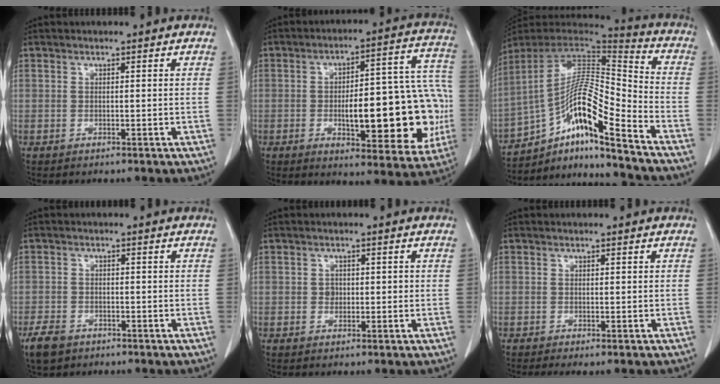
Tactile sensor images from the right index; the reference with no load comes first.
{"total": 22.7, "force": [-3.8, 7.1, 21.2], "torque": [-0.214, 0.037, -0.033]}
{"total": 17.7, "force": [-10.6, 1.7, 14.1], "torque": [-0.262, 0.013, -0.184]}
{"total": 4.5, "force": [-3.2, 2.6, 1.9], "torque": [-0.043, -0.002, -0.052]}
{"total": 1.7, "force": [-0.1, 1.4, 0.9], "torque": [-0.012, 0.004, 0.000]}
{"total": 2.3, "force": [-1.8, 0.4, 1.4], "torque": [-0.017, -0.007, -0.023]}